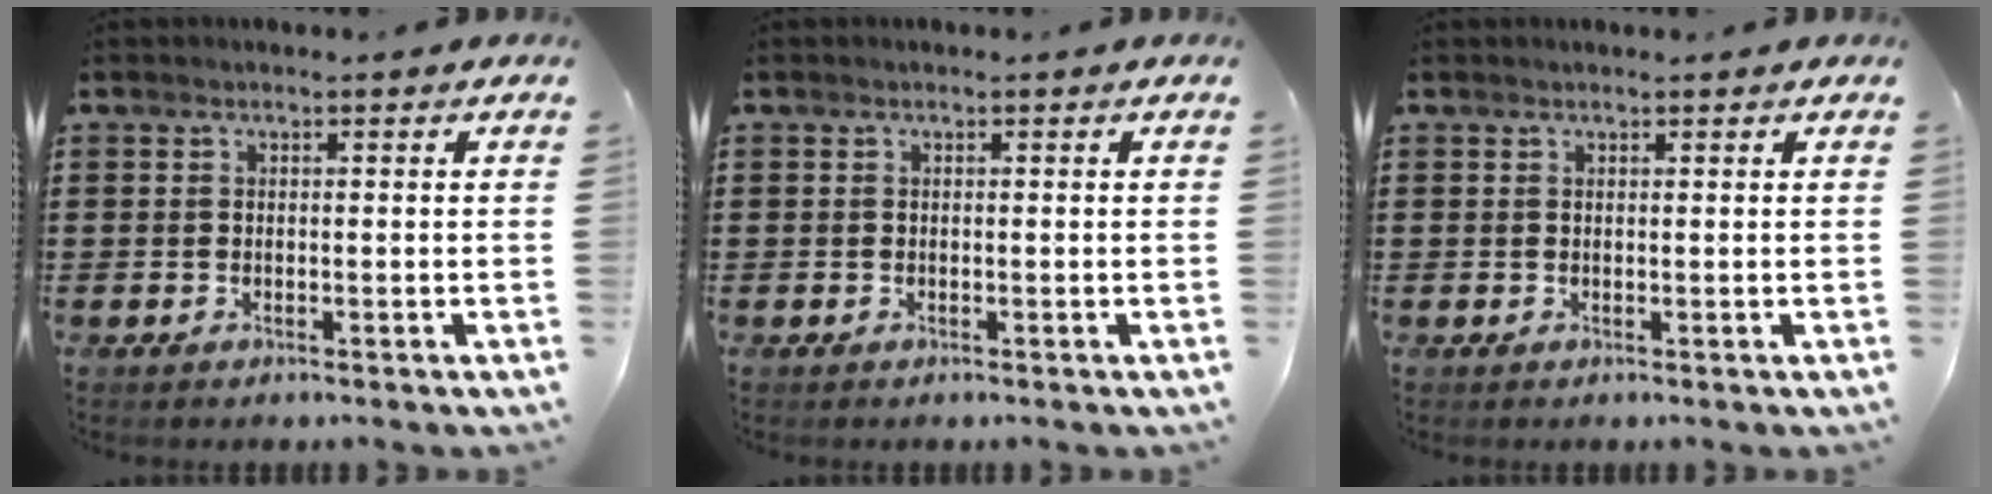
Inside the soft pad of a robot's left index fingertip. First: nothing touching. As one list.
[{"total": 0.0}, {"total": 0.0}]